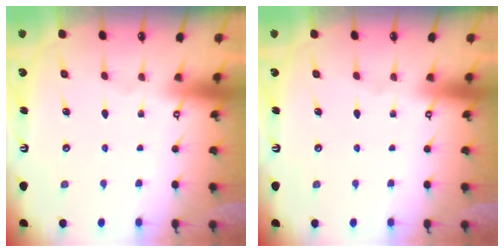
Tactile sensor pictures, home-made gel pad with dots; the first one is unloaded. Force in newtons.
{"total": 0.0}